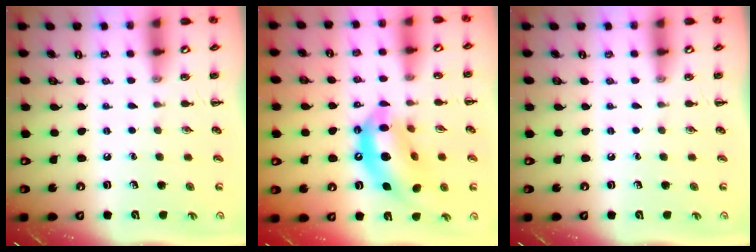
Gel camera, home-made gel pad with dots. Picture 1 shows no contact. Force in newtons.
{"total": 15.5, "press": 14.9, "slide": 4.3}
{"total": 0.0}